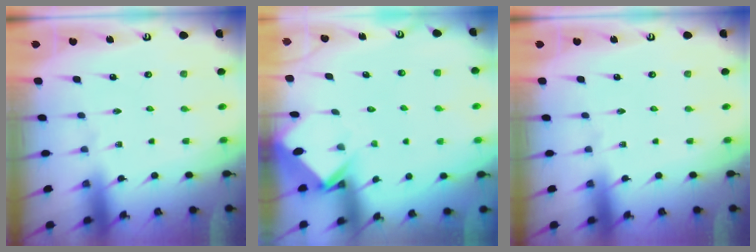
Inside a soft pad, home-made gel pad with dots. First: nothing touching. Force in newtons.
{"total": 4.0, "press": 4.0, "slide": 0.2}
{"total": 0.0}